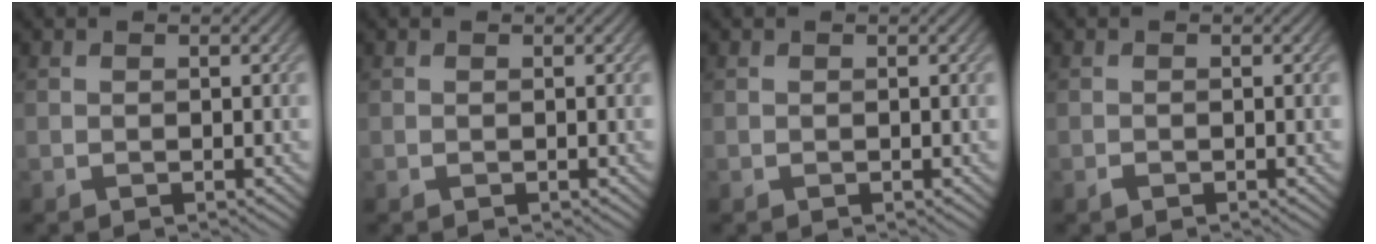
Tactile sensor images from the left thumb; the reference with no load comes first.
{"total": 0.0}
{"total": 0.0}
{"total": 0.6, "force": [-0.4, 0.3, 0.2], "torque": [-0.005, -0.002, -0.007]}